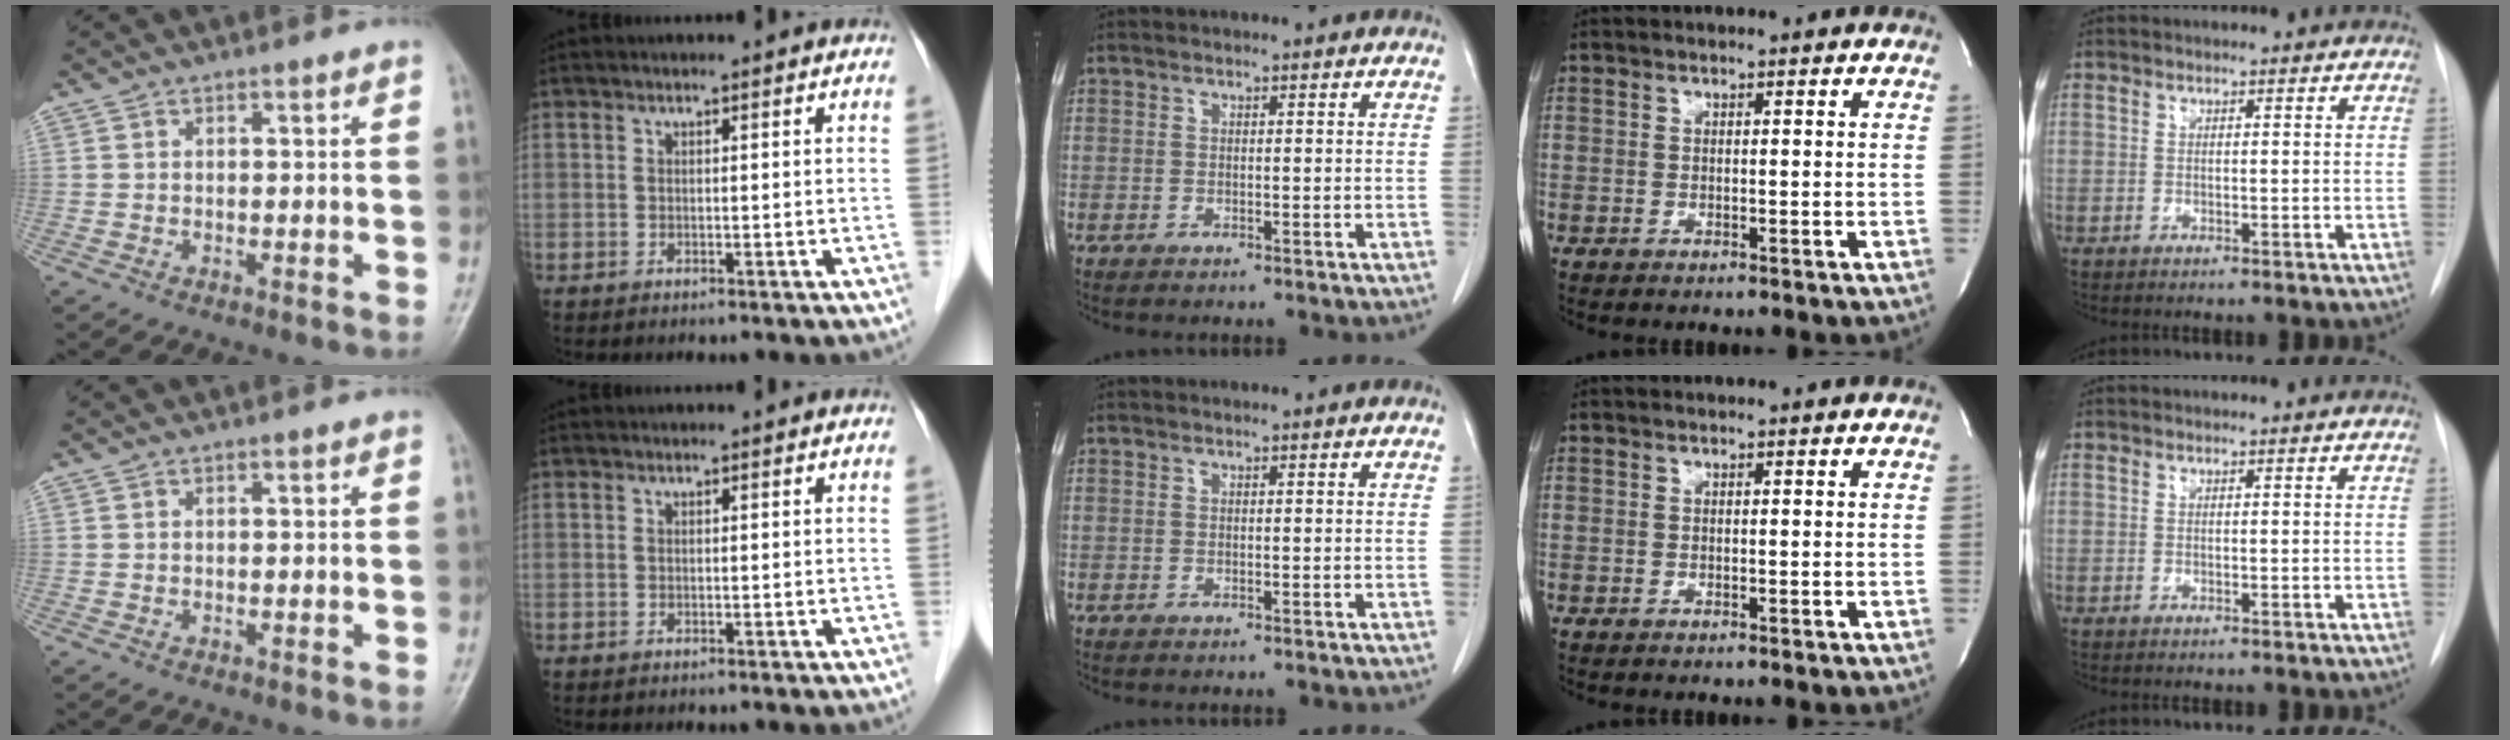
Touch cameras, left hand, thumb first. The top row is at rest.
{}